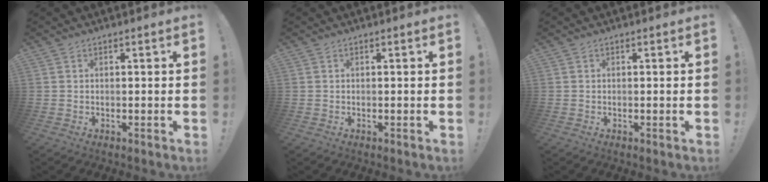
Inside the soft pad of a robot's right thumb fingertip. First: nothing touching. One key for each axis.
{"total": 0.0}
{"total": 0.6, "fx": 0.0, "fy": -0.4, "fz": 0.4, "tx": -0.004, "ty": -0.004, "tz": -0.001}